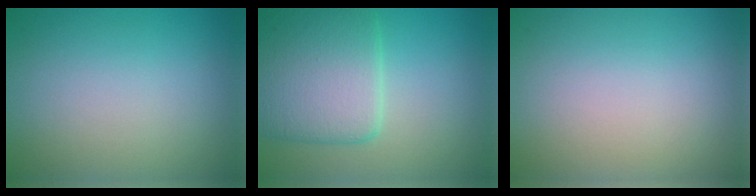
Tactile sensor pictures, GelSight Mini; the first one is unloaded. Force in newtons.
{"total": 6.3, "press": 6.3, "slide": 0.5}
{"total": 0.5, "press": 0.5, "slide": 0.0}